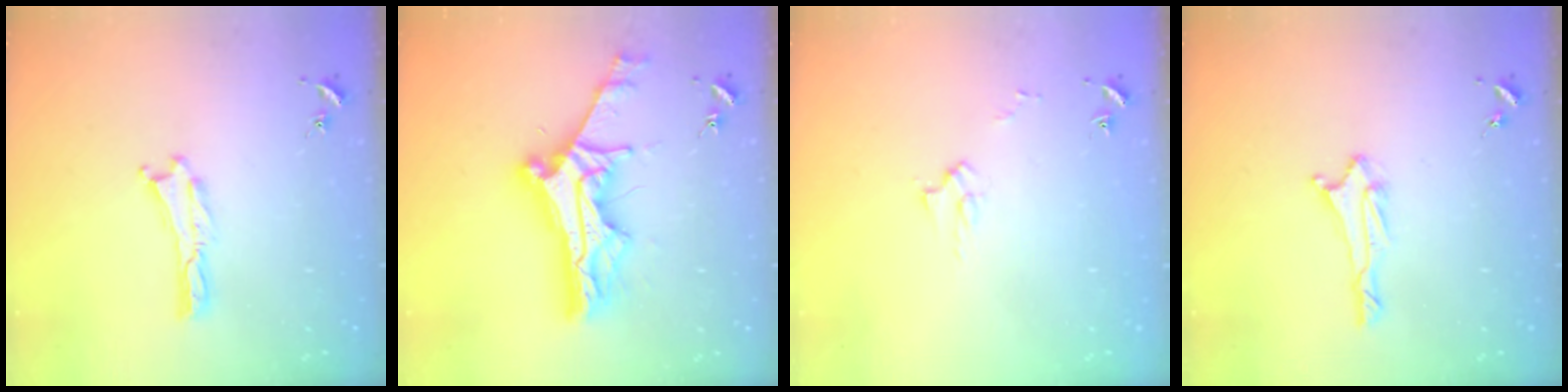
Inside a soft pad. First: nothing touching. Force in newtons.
{"total": 12.3, "press": 12.3, "slide": 1.1}
{"total": 2.6, "press": 2.6, "slide": 0.3}
{"total": 1.7, "press": 1.6, "slide": 0.6}